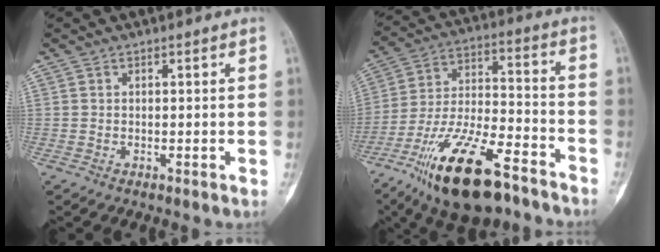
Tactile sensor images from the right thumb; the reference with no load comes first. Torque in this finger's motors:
{"motor_torque": [1.02, -0.03, 1.60, -1.16, 0.11]}